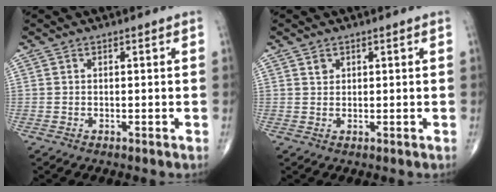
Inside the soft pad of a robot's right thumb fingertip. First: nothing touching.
{"total": 1.3, "force": [0.8, 0.9, 0.5], "torque": [0.000, -0.005, 0.015]}